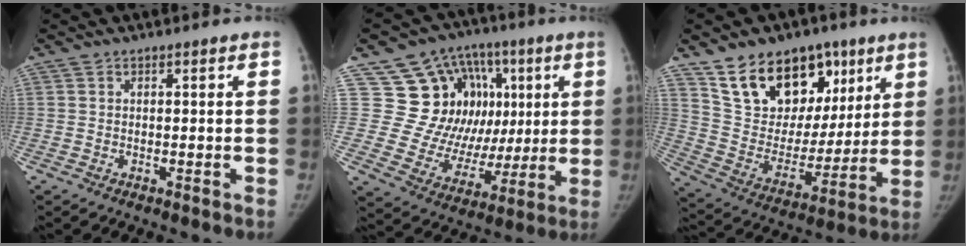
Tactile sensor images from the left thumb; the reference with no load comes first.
{"total": 20.0, "force": [5.2, 15.9, 10.8], "torque": [-0.102, 0.023, 0.105]}
{"total": 21.2, "force": [12.1, 13.9, 10.5], "torque": [-0.122, -0.036, 0.215]}